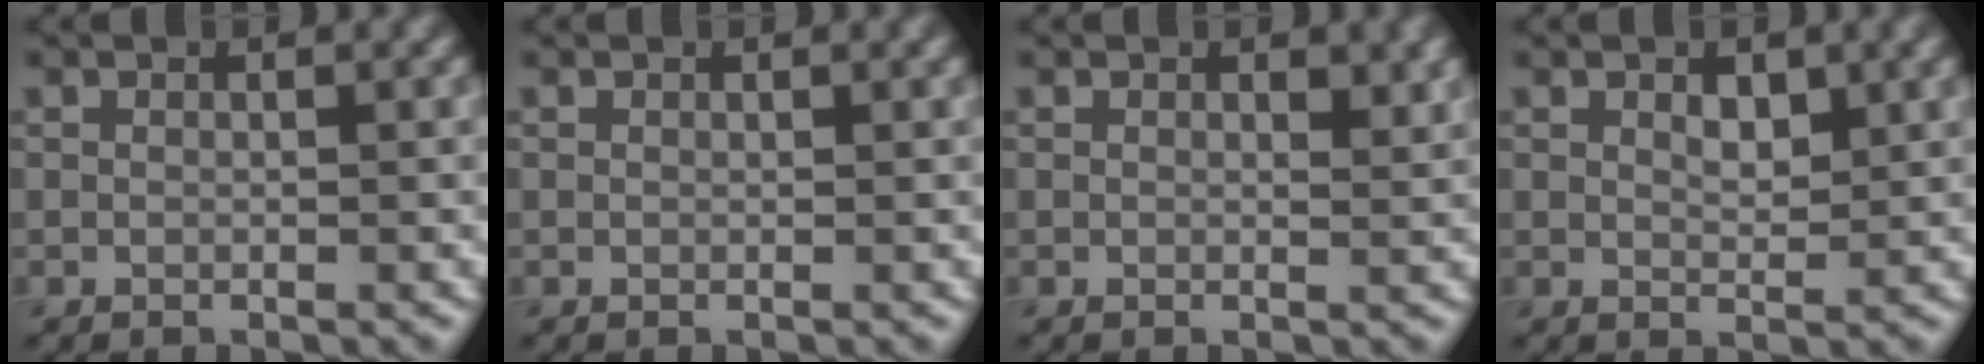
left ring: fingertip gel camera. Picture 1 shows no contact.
{"total": 0.0}
{"total": 1.1, "force": [0.6, 0.4, 0.8], "torque": [-0.008, -0.003, 0.011]}
{"total": 1.9, "force": [0.9, 0.9, 1.3], "torque": [-0.020, -0.003, 0.019]}